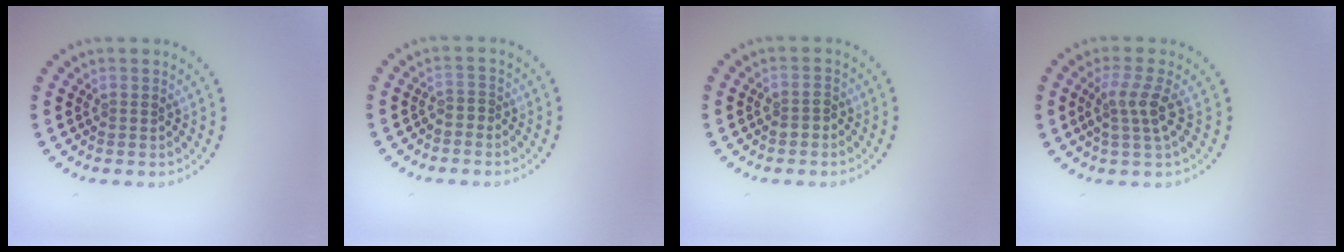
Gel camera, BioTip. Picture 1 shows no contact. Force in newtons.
{"total": 0.6, "press": 0.4, "slide": 0.5}
{"total": 1.4, "press": 1.3, "slide": 0.5}
{"total": 2.7, "press": 2.0, "slide": 1.8}